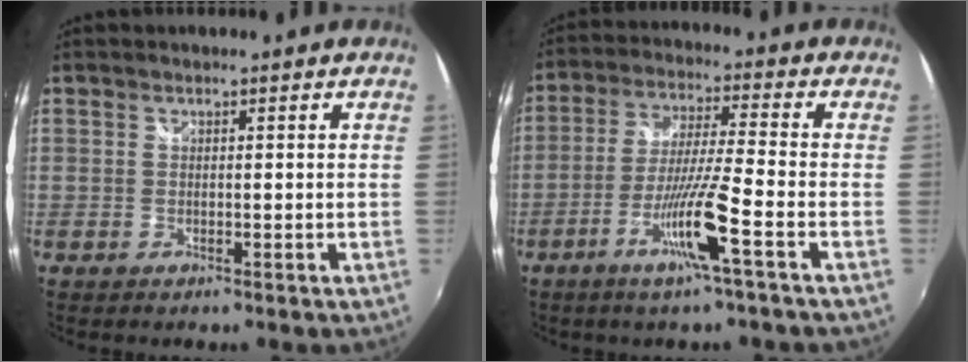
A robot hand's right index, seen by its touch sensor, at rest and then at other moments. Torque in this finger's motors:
{"motor_torque": [1.19, 0.95, 0.57, 0.11]}